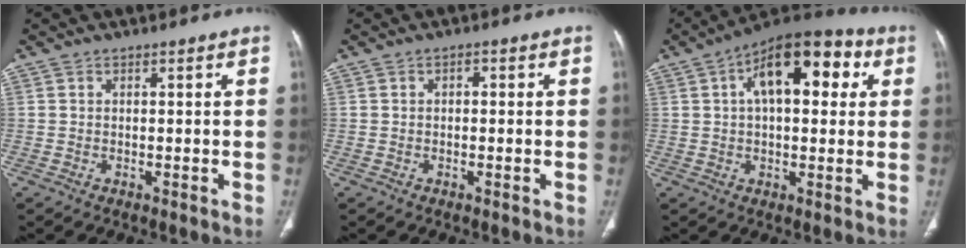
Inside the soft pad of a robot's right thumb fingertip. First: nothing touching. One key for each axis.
{"total": 0.8, "fx": 0.0, "fy": 0.6, "fz": 0.6, "tx": -0.003, "ty": 0.003, "tz": -0.004}
{"total": 16.9, "fx": 5.0, "fy": 8.4, "fz": 13.8, "tx": -0.168, "ty": 0.022, "tz": 0.065}